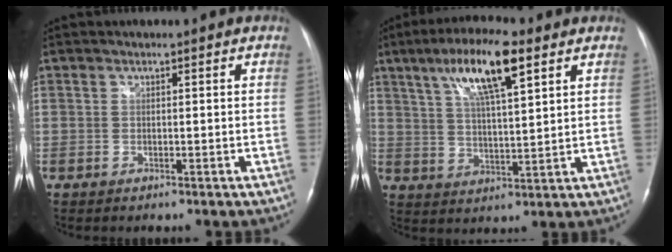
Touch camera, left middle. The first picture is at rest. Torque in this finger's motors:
{"motor_torque": [1.41, -0.62, 0.23, 0.12]}